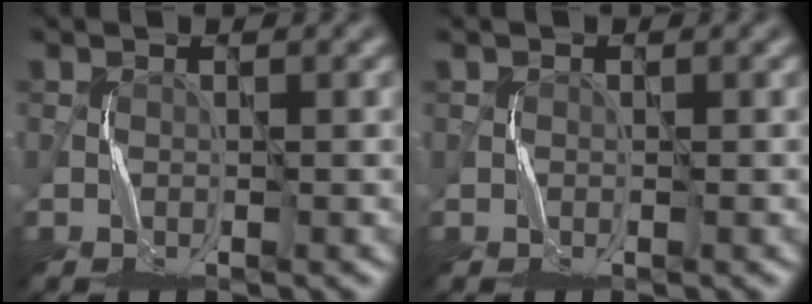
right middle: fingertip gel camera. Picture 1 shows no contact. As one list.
[{"total": 0.0}]